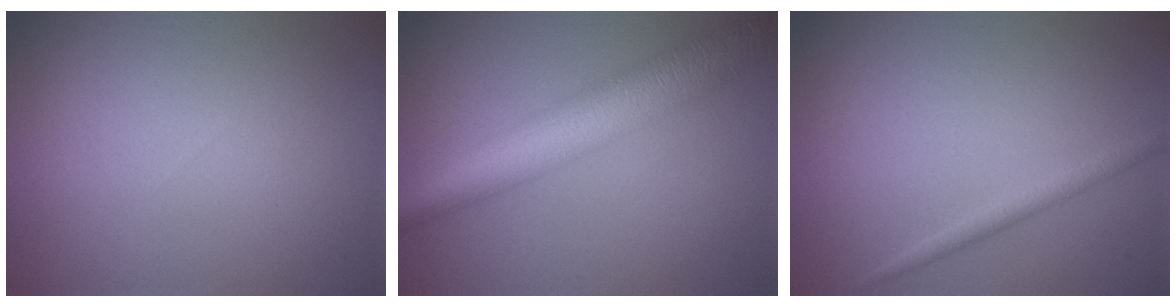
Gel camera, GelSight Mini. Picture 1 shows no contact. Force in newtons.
{"total": 8.3, "press": 8.3, "slide": 0.3}
{"total": 1.4, "press": 1.4, "slide": 0.1}